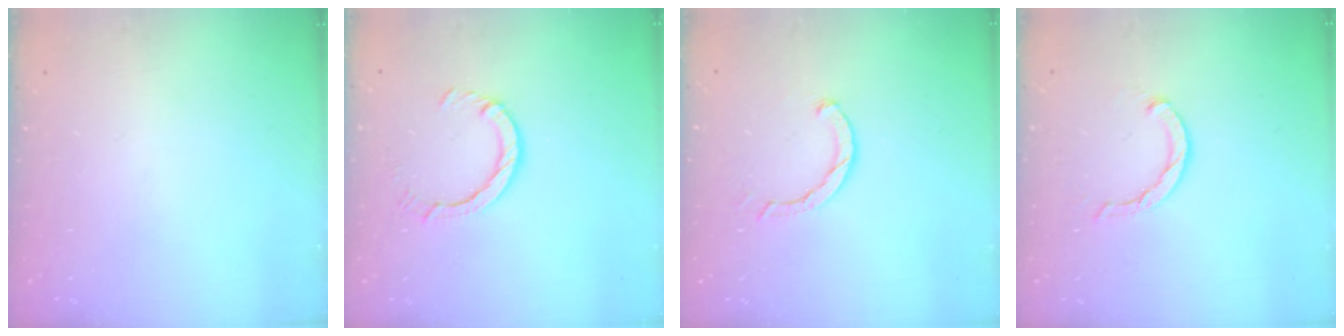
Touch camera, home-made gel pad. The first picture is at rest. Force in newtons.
{"total": 4.2, "press": 4.2, "slide": 0.4}
{"total": 2.4, "press": 2.4, "slide": 0.1}
{"total": 3.6, "press": 3.5, "slide": 0.5}